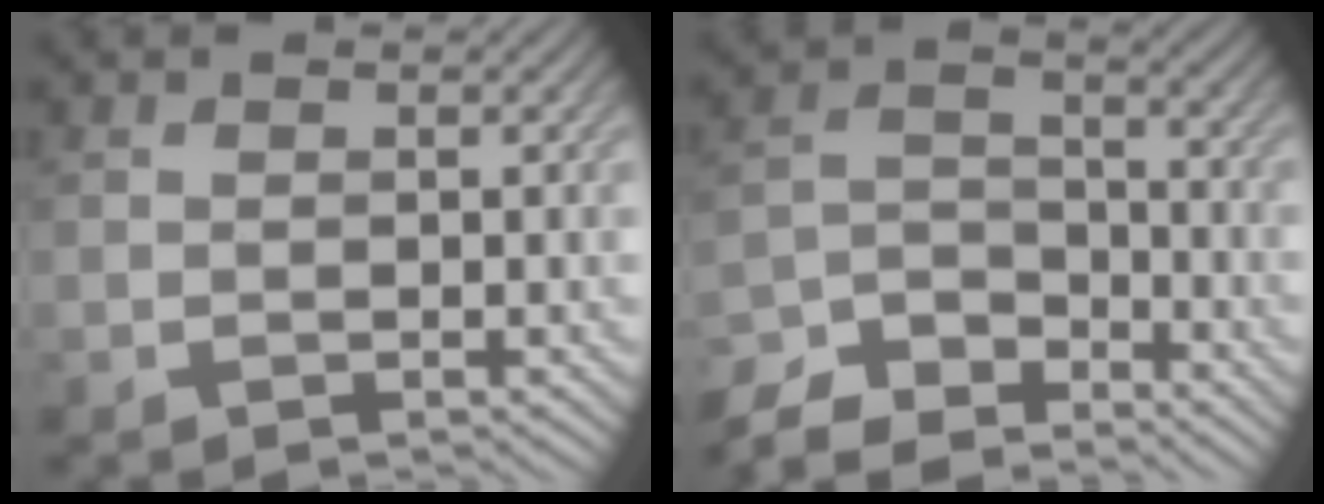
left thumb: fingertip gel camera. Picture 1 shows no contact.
{"total": 9.1, "force": [-8.1, 3.1, 3.0], "torque": [-0.078, -0.006, -0.159]}